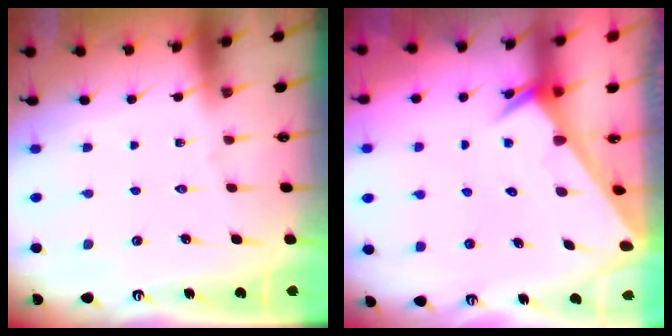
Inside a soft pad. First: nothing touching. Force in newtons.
{"total": 2.4, "press": 2.4, "slide": 0.0}